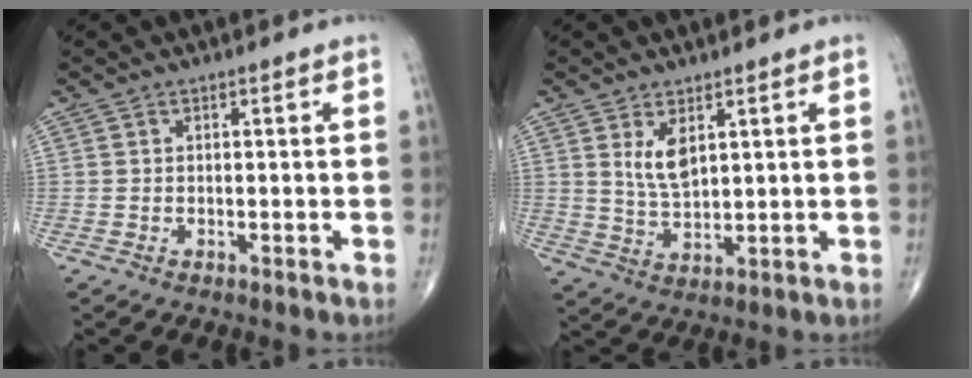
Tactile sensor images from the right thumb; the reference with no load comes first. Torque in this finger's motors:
{"motor_torque": [-0.37, -0.03, 0.42, 0.21, 0.14]}